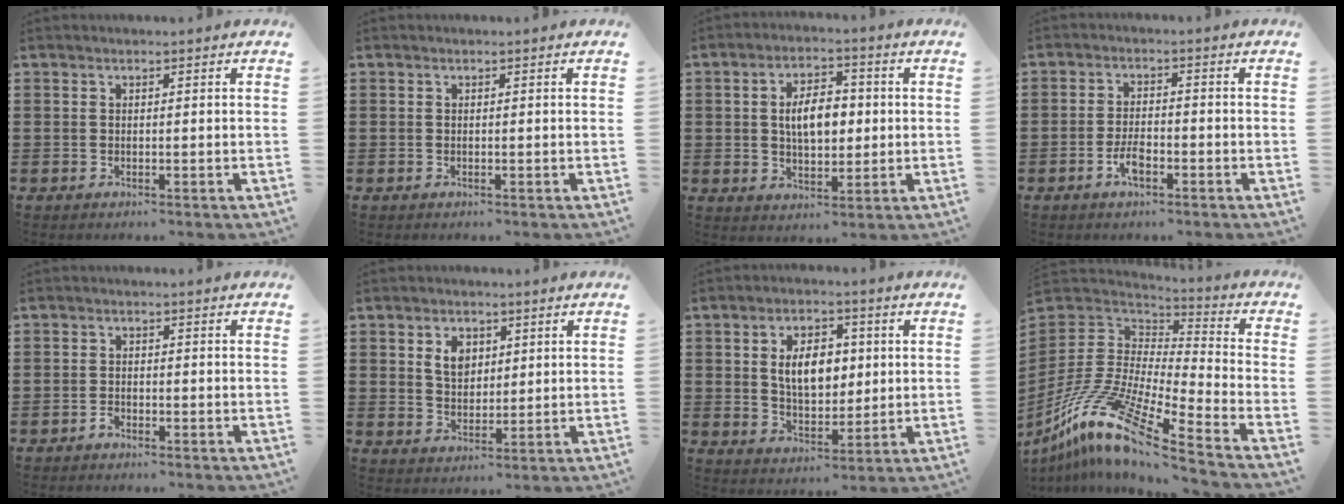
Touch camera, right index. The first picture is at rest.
{"total": 0.0}
{"total": 6.4, "force": [0.5, 3.5, 5.3], "torque": [-0.093, 0.006, 0.001]}
{"total": 3.7, "force": [-1.7, 1.5, 2.9], "torque": [-0.071, -0.001, -0.037]}
{"total": 1.3, "force": [-1.0, 0.5, 0.5], "torque": [-0.014, -0.003, -0.020]}
{"total": 4.3, "force": [1.6, 3.0, 2.6], "torque": [-0.061, 0.012, 0.028]}
{"total": 7.2, "force": [1.3, 4.4, 5.5], "torque": [-0.105, 0.008, 0.017]}
{"total": 13.6, "force": [-10.0, 2.1, 9.0], "torque": [-0.199, 0.002, -0.202]}